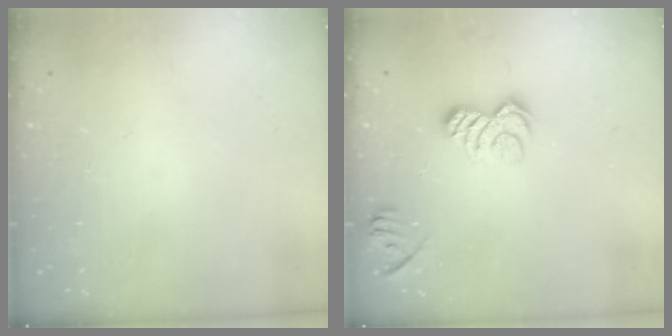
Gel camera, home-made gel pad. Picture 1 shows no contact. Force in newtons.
{"total": 8.7, "press": 8.7, "slide": 0.3}